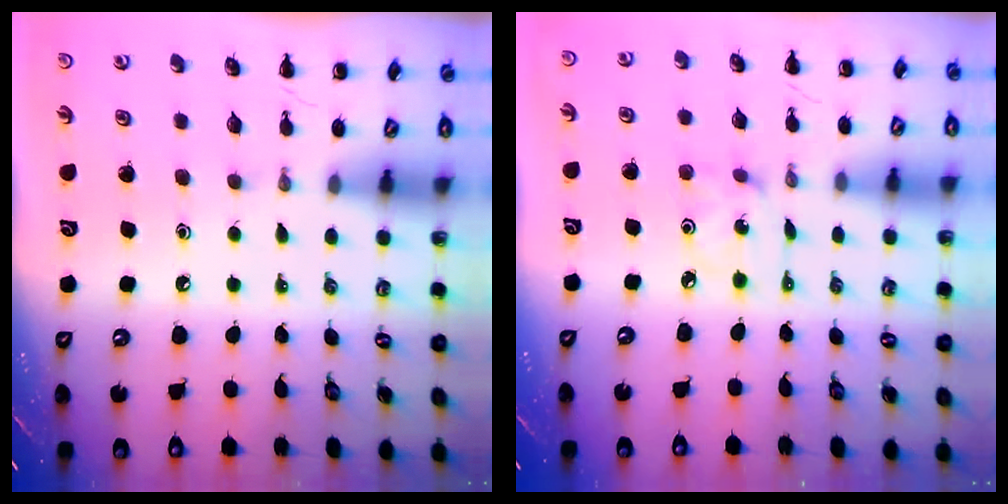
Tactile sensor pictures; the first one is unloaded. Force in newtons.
{"total": 1.8, "press": 1.7, "slide": 0.5}